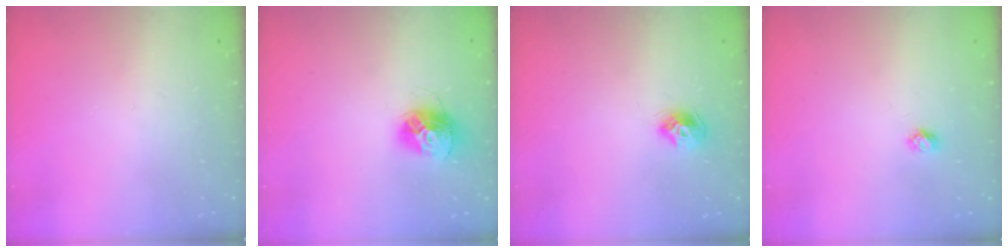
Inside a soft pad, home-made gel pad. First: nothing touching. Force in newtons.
{"total": 13.4, "press": 13.4, "slide": 1.2}
{"total": 8.7, "press": 8.7, "slide": 0.4}
{"total": 3.7, "press": 3.7, "slide": 0.4}